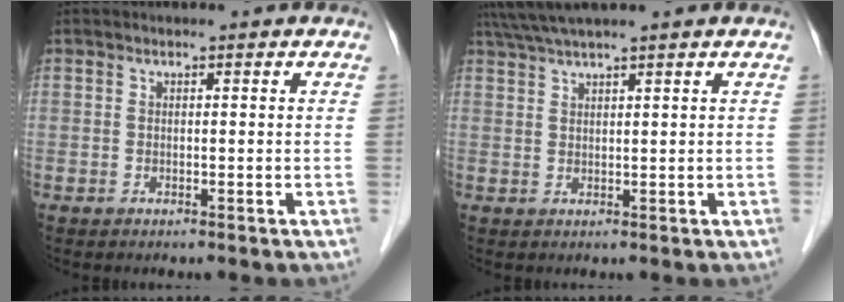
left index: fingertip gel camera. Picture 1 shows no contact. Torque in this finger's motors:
{"motor_torque": [0.51, -0.42, 0.22, 0.05]}